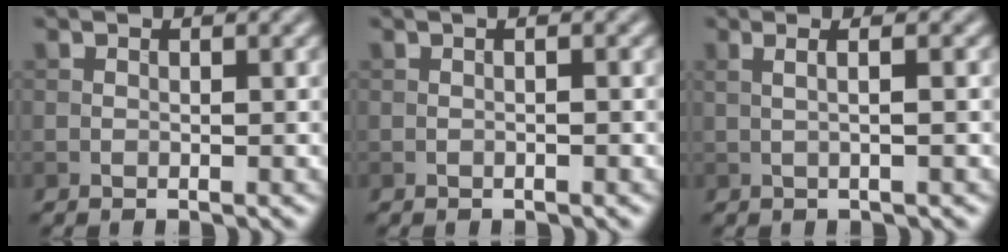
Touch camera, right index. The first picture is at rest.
{"total": 1.0, "force": [0.1, 0.3, 0.9], "torque": [-0.009, -0.008, -0.004]}
{"total": 3.1, "force": [0.9, 1.3, 2.7], "torque": [-0.021, 0.011, -0.014]}